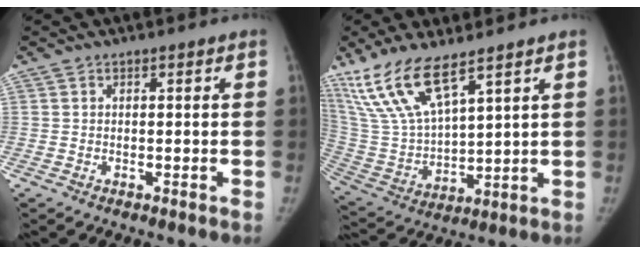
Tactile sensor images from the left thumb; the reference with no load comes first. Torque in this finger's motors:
{"motor_torque": [0.81, -0.47, 1.18, -1.59, 0.14]}